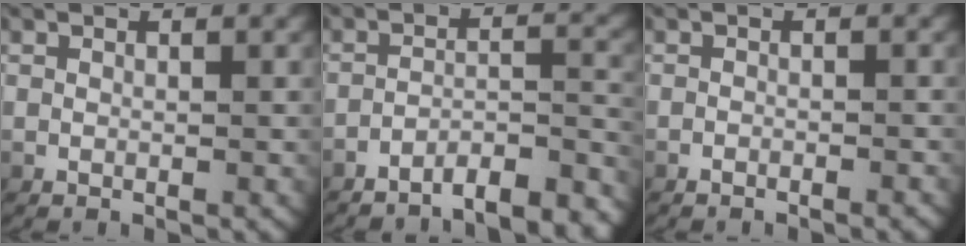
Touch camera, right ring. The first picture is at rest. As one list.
[{"total": 7.3, "force": [-6.9, 1.2, 1.9], "torque": [-0.022, -0.017, -0.105]}, {"total": 0.9, "force": [-0.9, 0.0, 0.2], "torque": [-0.007, -0.003, -0.014]}]